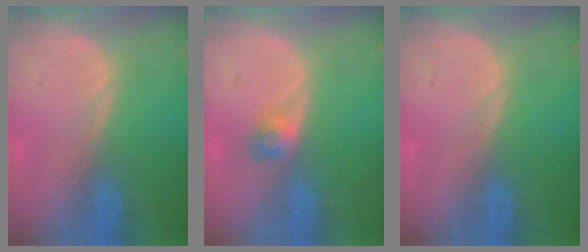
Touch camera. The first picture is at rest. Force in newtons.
{"total": 2.6, "press": 2.3, "slide": 1.1}
{"total": 0.0}